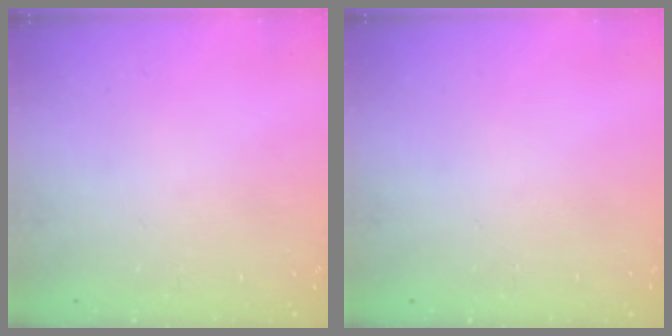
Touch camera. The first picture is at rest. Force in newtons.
{"total": 0.0}